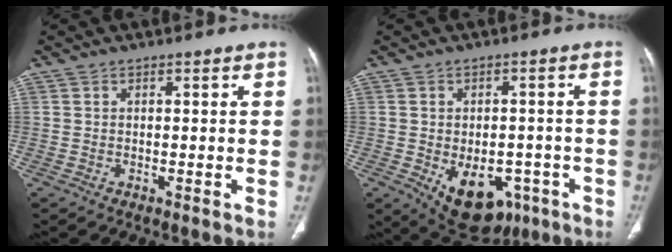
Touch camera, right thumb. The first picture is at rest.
{"total": 13.1, "force": [-5.3, 8.4, 8.5], "torque": [-0.094, 0.011, -0.057]}